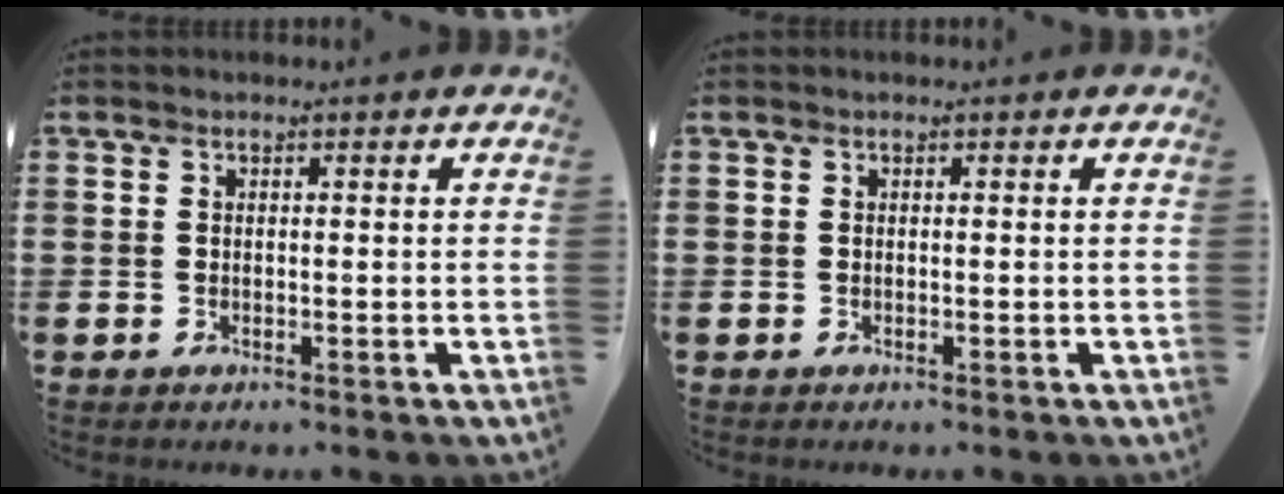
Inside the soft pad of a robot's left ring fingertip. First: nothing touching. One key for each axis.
{"total": 0.0}